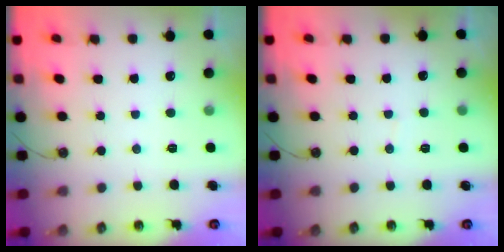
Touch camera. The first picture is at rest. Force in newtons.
{"total": 2.6, "press": 2.6, "slide": 0.3}